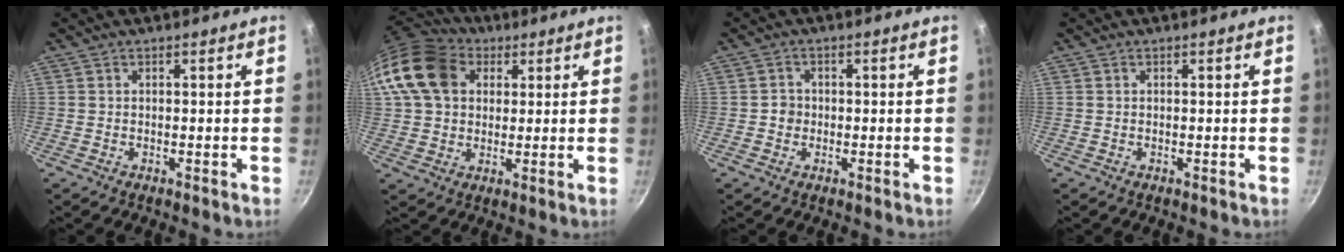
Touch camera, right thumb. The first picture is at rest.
{"total": 15.4, "force": [4.6, 11.8, 8.7], "torque": [-0.155, 0.017, 0.072]}
{"total": 1.6, "force": [-0.3, 1.5, 0.5], "torque": [0.000, 0.004, -0.006]}
{"total": 0.0}